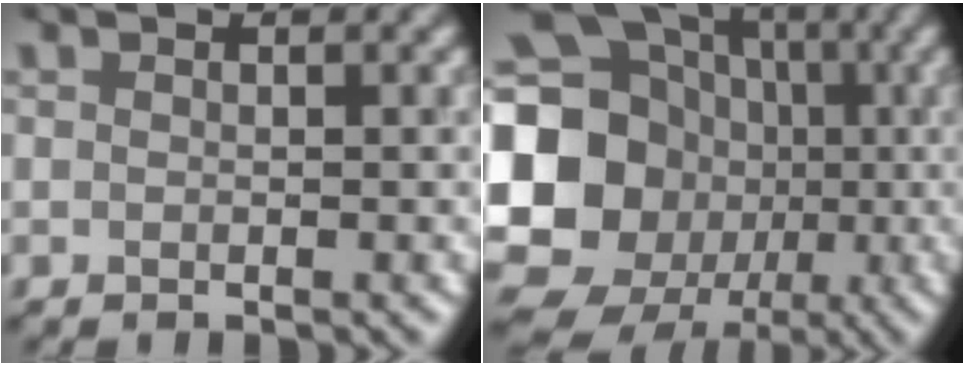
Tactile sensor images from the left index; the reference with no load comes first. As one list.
[{"total": 22.6, "force": [-2.0, 20.3, 9.6], "torque": [-0.204, 0.007, -0.087]}]